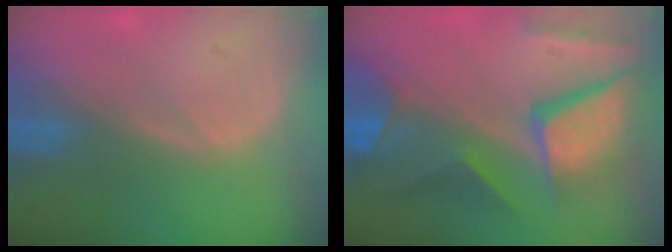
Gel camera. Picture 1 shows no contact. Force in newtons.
{"total": 12.0, "press": 9.9, "slide": 6.8}